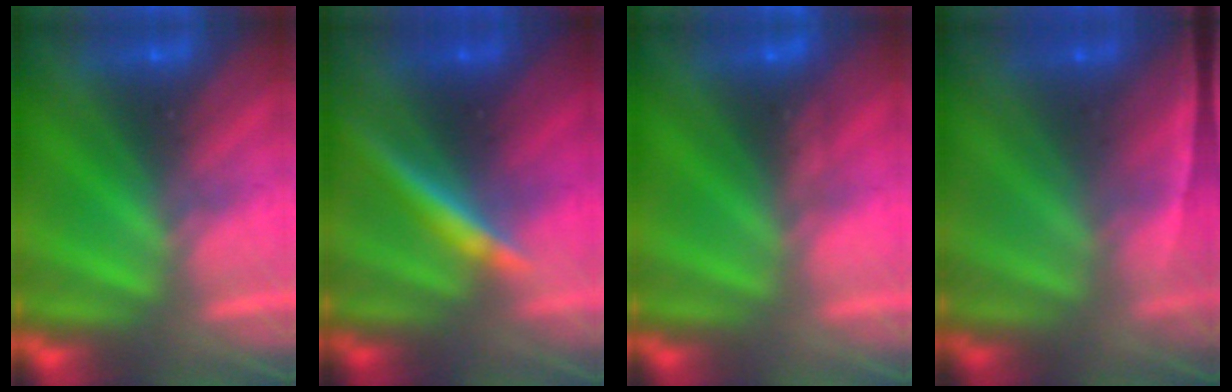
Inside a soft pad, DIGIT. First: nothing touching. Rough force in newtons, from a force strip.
{"total": 4.8}
{"total": 3.3}
{"total": 1.6}